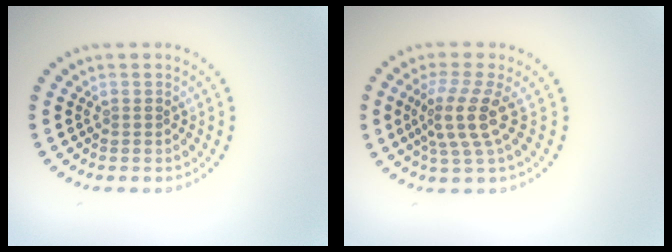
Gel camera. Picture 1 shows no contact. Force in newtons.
{"total": 3.7, "press": 2.8, "slide": 2.4}